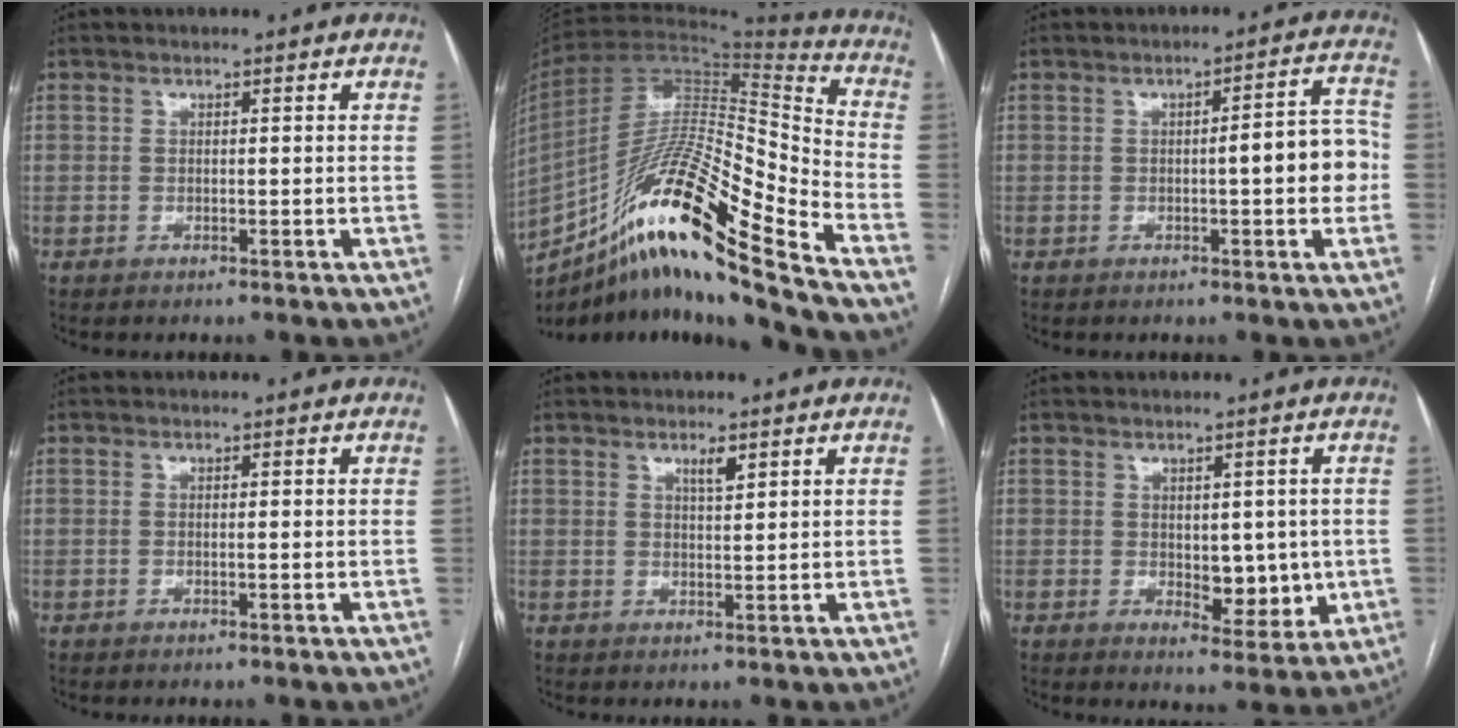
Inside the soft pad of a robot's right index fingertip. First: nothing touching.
{"total": 23.8, "force": [-15.0, 0.6, 18.5], "torque": [-0.321, -0.019, -0.272]}
{"total": 6.9, "force": [-0.8, 1.4, 6.7], "torque": [-0.081, 0.021, -0.012]}
{"total": 0.6, "force": [-0.1, 0.0, 0.6], "torque": [-0.012, -0.001, -0.001]}
{"total": 2.1, "force": [1.3, 0.4, 1.6], "torque": [-0.028, -0.002, 0.023]}
{"total": 6.7, "force": [-0.2, 3.4, 5.8], "torque": [-0.067, -0.005, 0.009]}